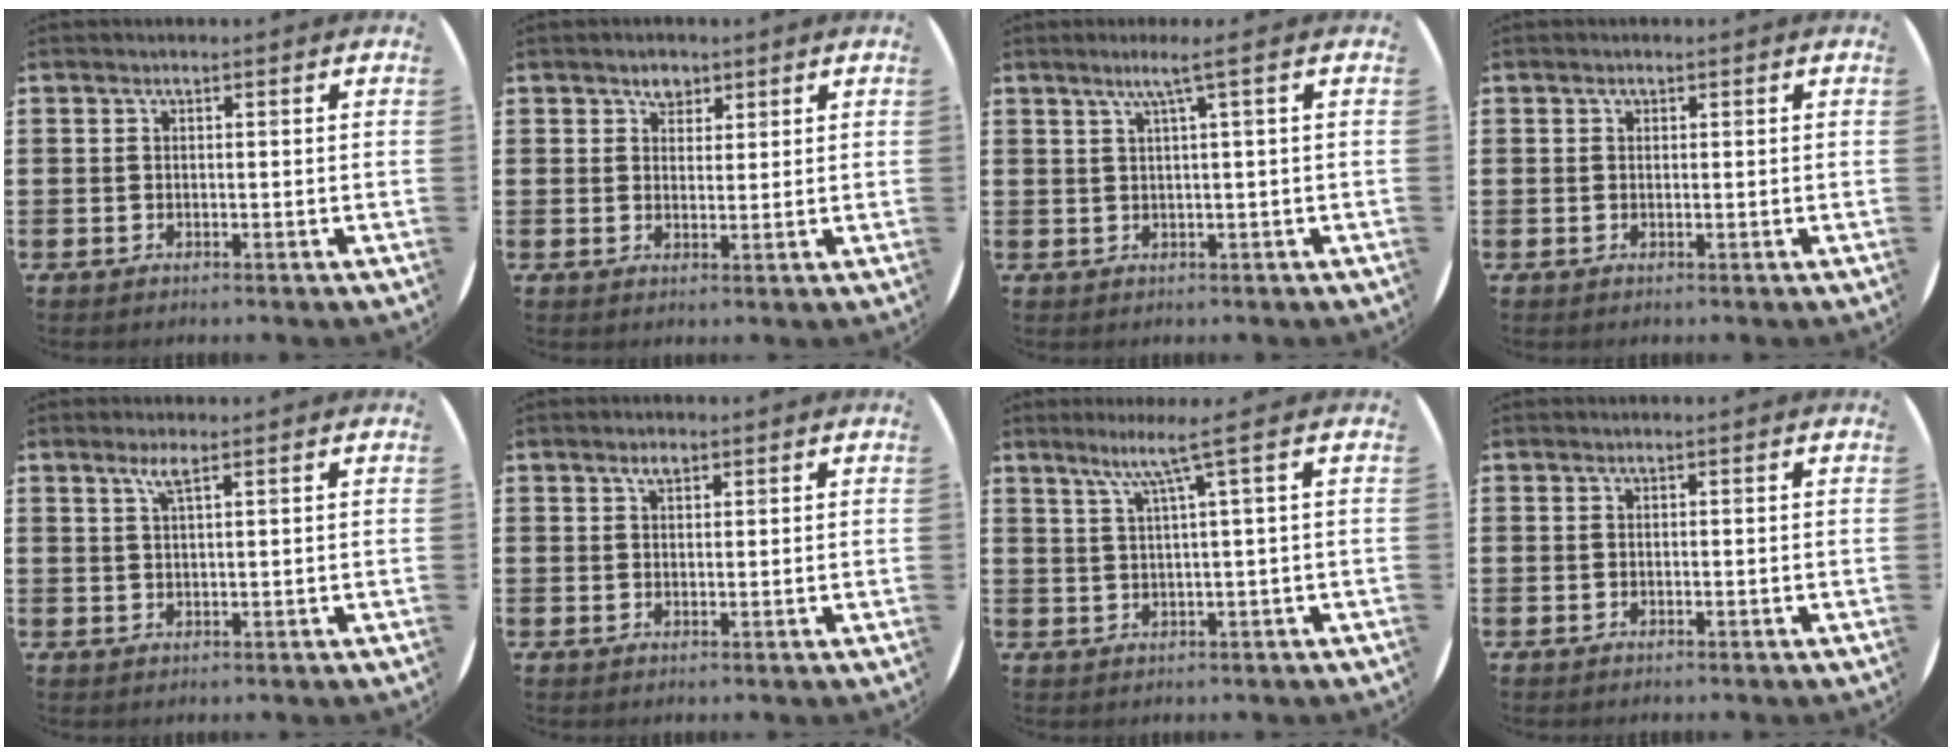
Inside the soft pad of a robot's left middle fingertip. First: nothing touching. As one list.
[{"total": 2.3, "force": [1.8, 1.4, 0.5], "torque": [0.004, -0.002, 0.030]}, {"total": 2.7, "force": [1.2, -0.5, 2.4], "torque": [-0.045, -0.002, 0.017]}, {"total": 0.0}, {"total": 2.2, "force": [1.3, 0.2, 1.7], "torque": [-0.035, 0.003, 0.022]}, {"total": 1.4, "force": [1.1, 0.7, 0.6], "torque": [-0.006, 0.003, 0.017]}, {"total": 5.1, "force": [2.5, -0.5, 4.4], "torque": [-0.091, 0.002, 0.037]}, {"total": 0.0}]